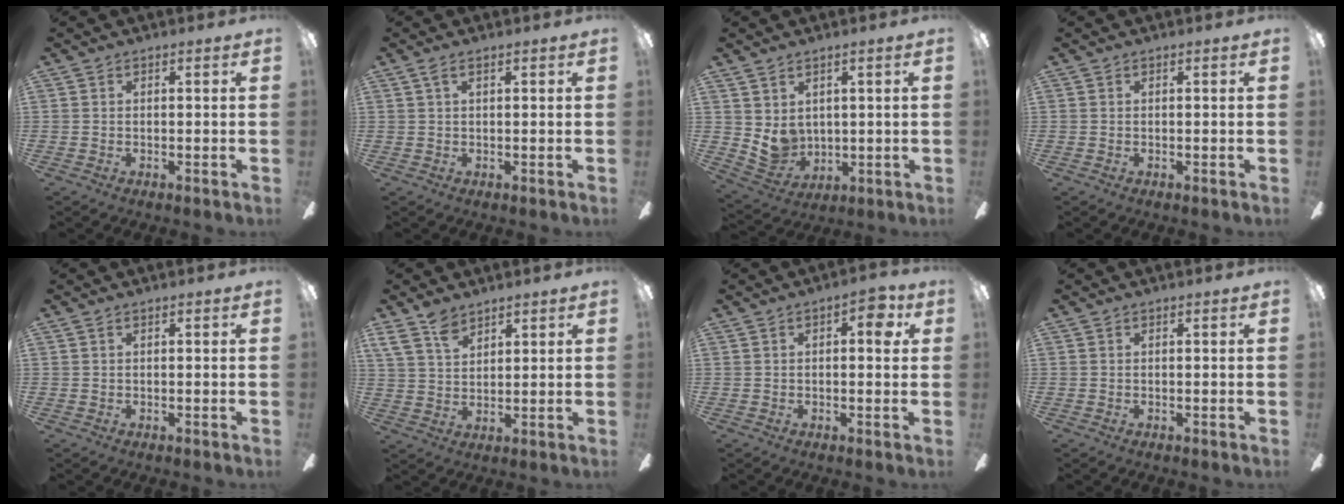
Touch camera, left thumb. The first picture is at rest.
{"total": 1.8, "force": [0.8, 0.5, 1.5], "torque": [-0.034, 0.004, 0.013]}
{"total": 6.4, "force": [2.7, 5.3, 2.3], "torque": [-0.050, -0.025, 0.056]}
{"total": 0.0}
{"total": 0.0}
{"total": 7.4, "force": [5.4, 3.9, 3.1], "torque": [-0.063, -0.021, 0.104]}
{"total": 5.2, "force": [1.5, 2.2, 4.5], "torque": [-0.048, -0.001, 0.015]}
{"total": 0.0}